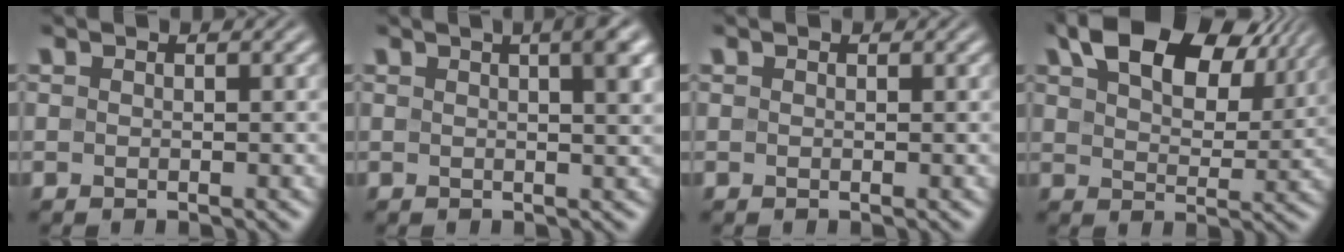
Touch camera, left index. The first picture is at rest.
{"total": 5.2, "force": [2.1, 1.7, 4.5], "torque": [-0.030, 0.022, 0.009]}
{"total": 0.0}
{"total": 11.9, "force": [6.6, 6.4, 7.5], "torque": [-0.128, 0.020, 0.112]}